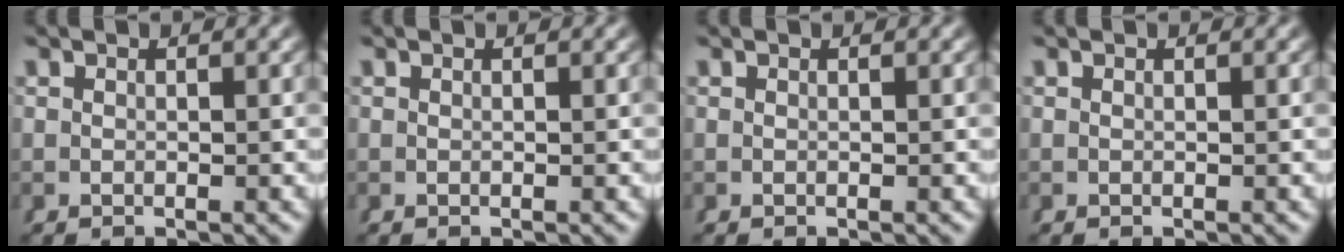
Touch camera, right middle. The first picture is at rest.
{"total": 0.0}
{"total": 0.0}
{"total": 0.0}